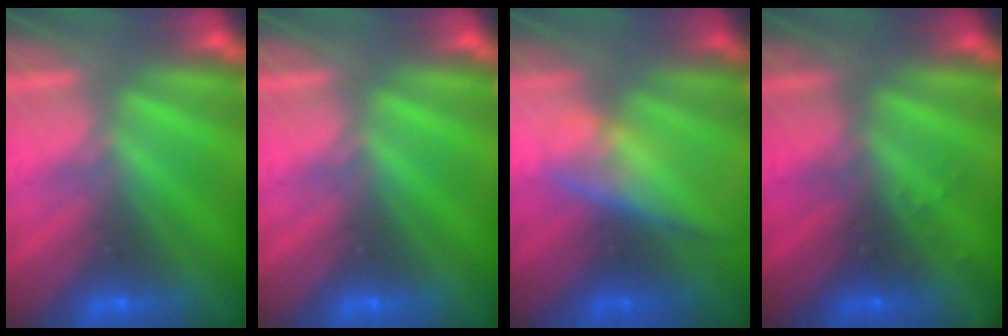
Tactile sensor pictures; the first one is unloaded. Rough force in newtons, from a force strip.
{"total": 0.0}
{"total": 2.7}
{"total": 2.9}